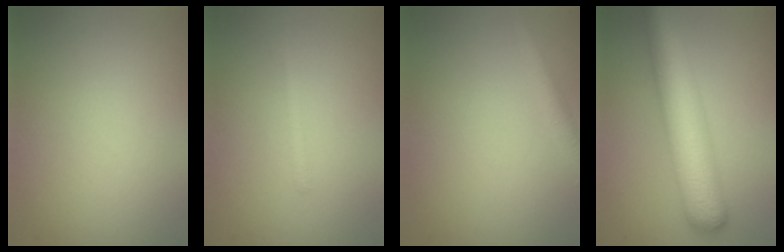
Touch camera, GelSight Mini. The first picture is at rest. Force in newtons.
{"total": 0.8, "press": 0.8, "slide": 0.1}
{"total": 2.3, "press": 2.3, "slide": 0.1}
{"total": 8.9, "press": 8.9, "slide": 0.3}